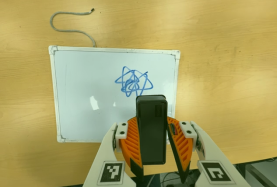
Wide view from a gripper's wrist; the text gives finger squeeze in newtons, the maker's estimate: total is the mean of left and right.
{"total": 6.6, "left": 6.4, "right": 6.7}